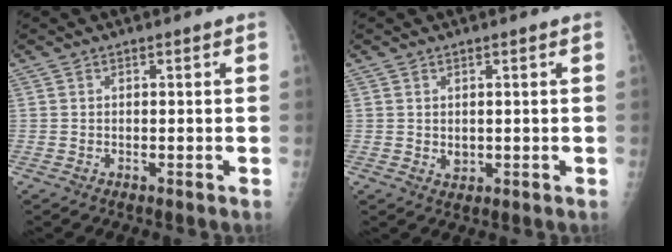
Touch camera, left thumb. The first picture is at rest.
{"total": 1.8, "force": [0.1, 1.4, 1.1], "torque": [-0.010, -0.003, 0.007]}